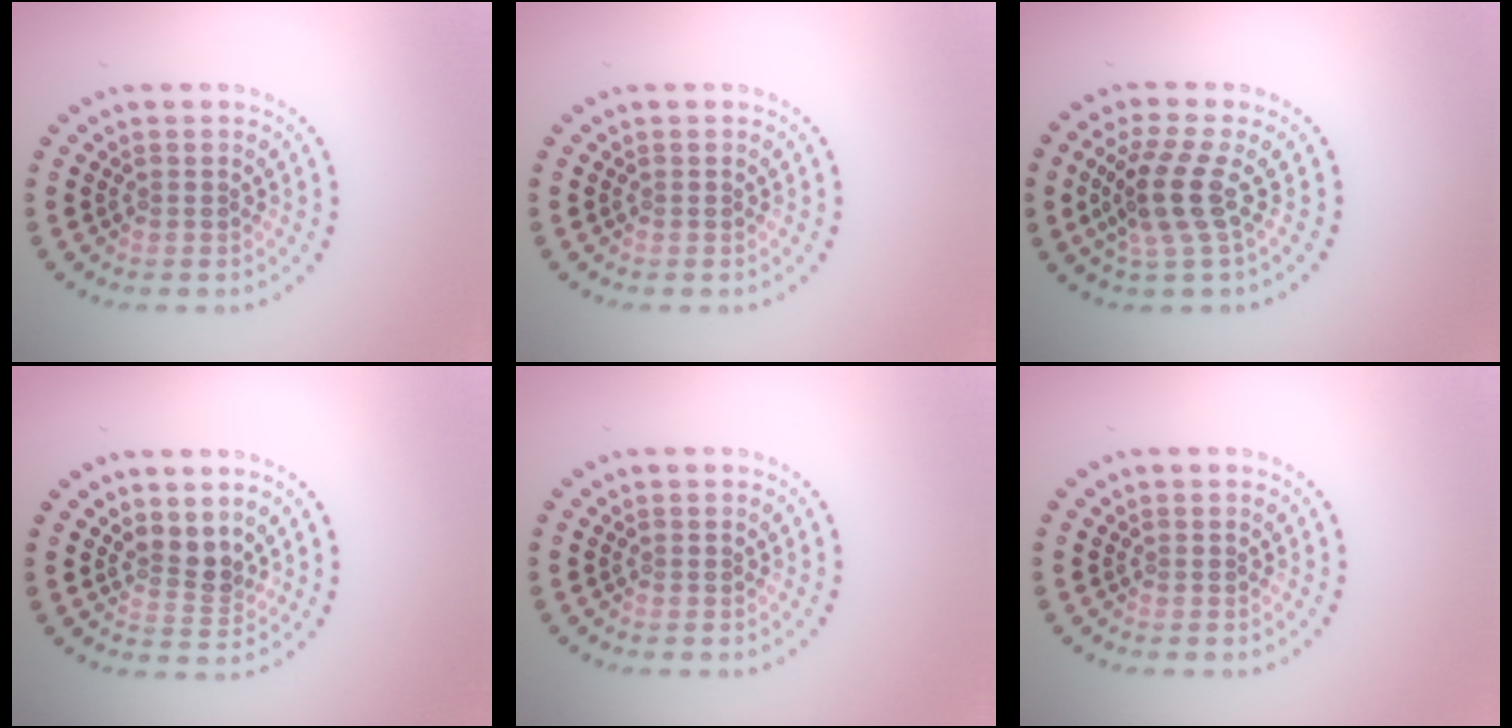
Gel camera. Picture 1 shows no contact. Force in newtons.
{"total": 0.0}
{"total": 3.9, "press": 3.0, "slide": 2.5}
{"total": 2.3, "press": 1.8, "slide": 1.5}
{"total": 0.0}
{"total": 0.0}